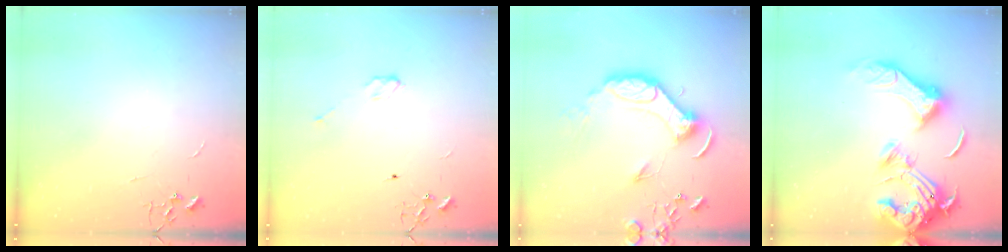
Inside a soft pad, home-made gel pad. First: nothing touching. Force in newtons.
{"total": 3.4, "press": 3.4, "slide": 0.5}
{"total": 14.3, "press": 14.2, "slide": 2.0}
{"total": 19.5, "press": 19.4, "slide": 2.0}